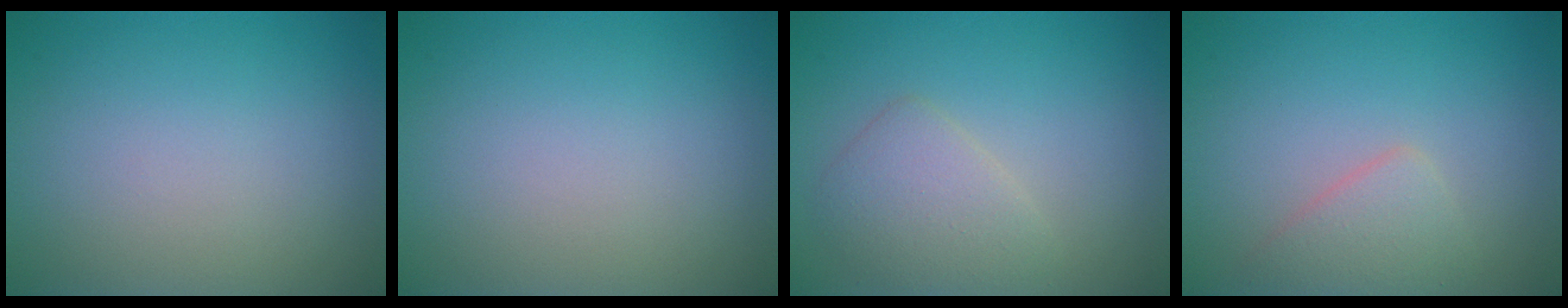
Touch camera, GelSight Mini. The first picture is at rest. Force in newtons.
{"total": 0.0}
{"total": 2.8, "press": 2.8, "slide": 0.2}
{"total": 2.2, "press": 2.1, "slide": 0.2}